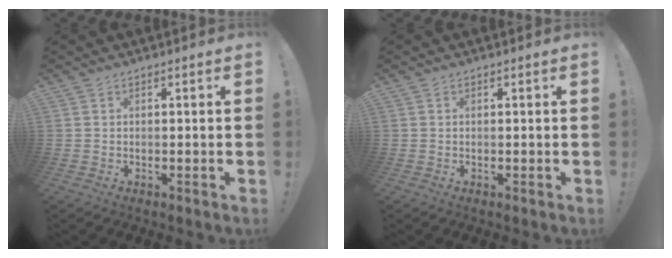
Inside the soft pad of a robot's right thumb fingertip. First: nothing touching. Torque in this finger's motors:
{"motor_torque": [-0.01, 0.08, -0.10, 0.12, 0.11]}